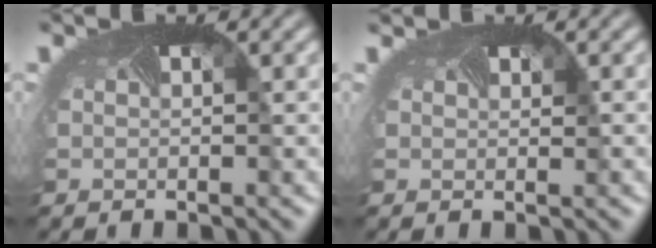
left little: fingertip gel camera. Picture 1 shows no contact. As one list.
[{"total": 1.0, "force": [0.9, 0.2, 0.0], "torque": [-0.004, -0.002, 0.007]}]